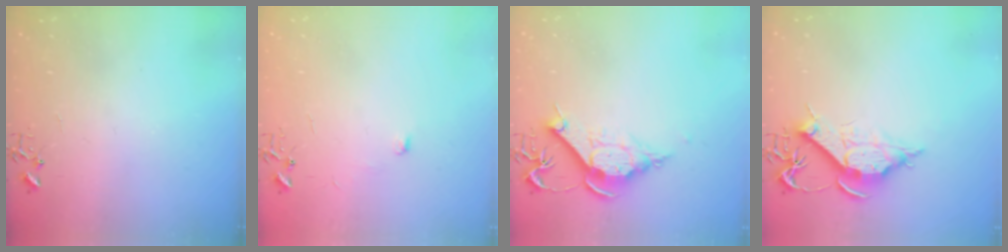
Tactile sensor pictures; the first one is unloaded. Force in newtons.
{"total": 4.4, "press": 4.3, "slide": 0.5}
{"total": 11.2, "press": 11.2, "slide": 1.0}
{"total": 11.1, "press": 11.1, "slide": 1.2}